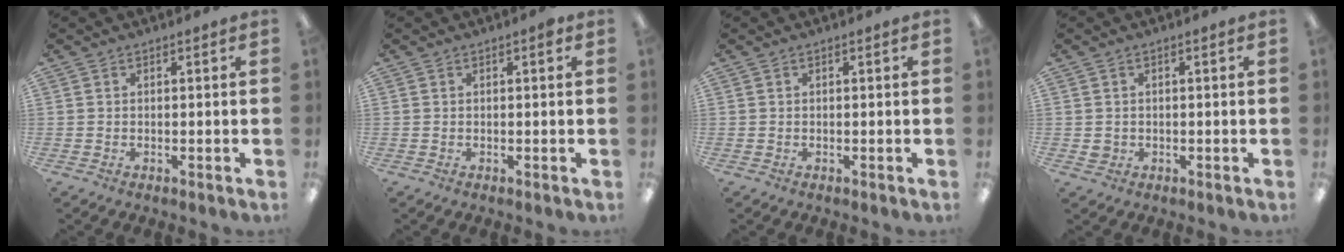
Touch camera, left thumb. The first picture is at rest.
{"total": 1.2, "force": [0.4, 0.4, 1.0], "torque": [-0.014, 0.001, 0.004]}
{"total": 0.0}
{"total": 2.2, "force": [-0.4, 2.0, 0.8], "torque": [-0.016, 0.004, -0.008]}